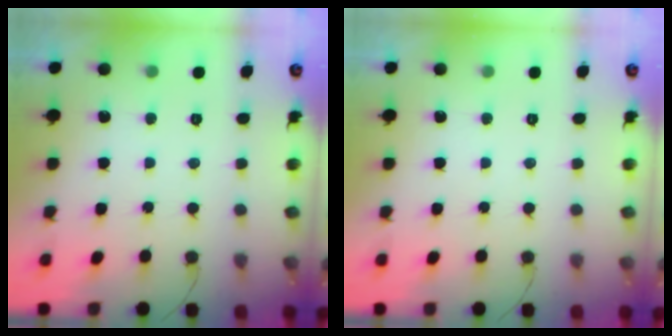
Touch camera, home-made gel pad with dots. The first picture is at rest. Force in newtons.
{"total": 0.0}